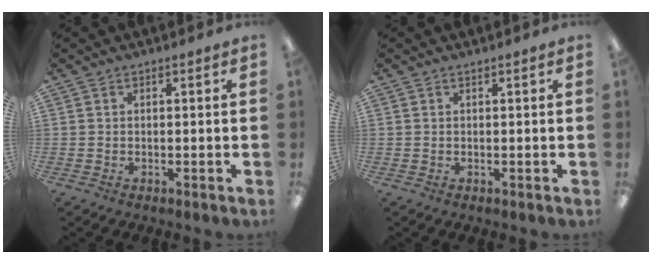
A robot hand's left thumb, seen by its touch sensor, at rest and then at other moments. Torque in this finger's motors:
{"motor_torque": [-0.06, -0.06, 0.02, 0.00, 0.00]}